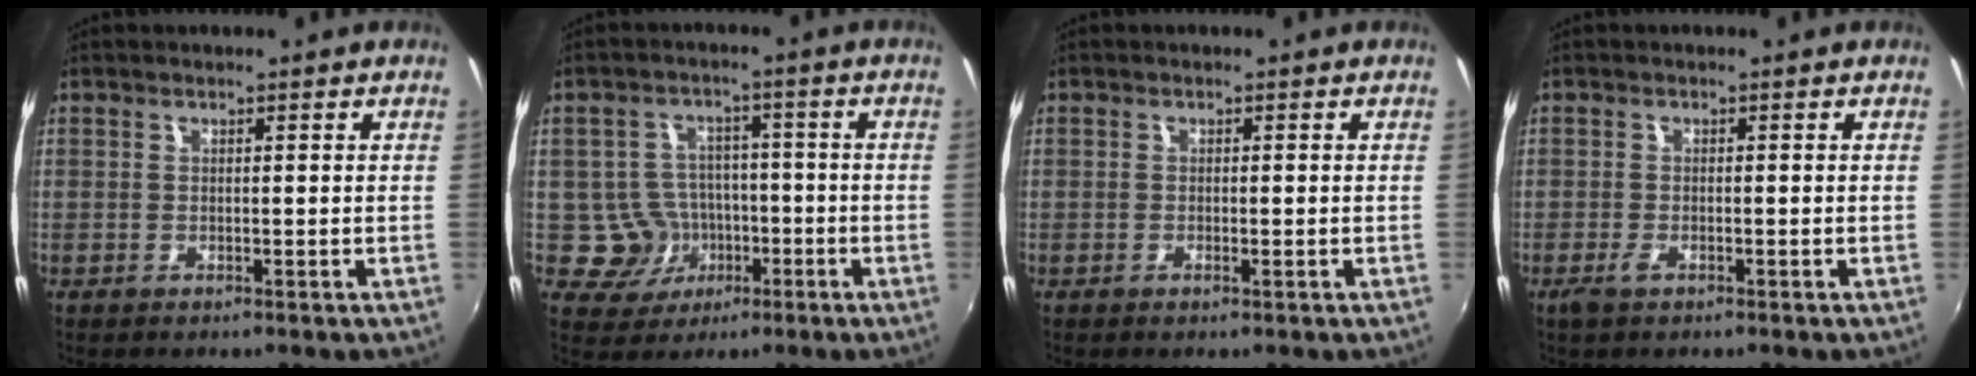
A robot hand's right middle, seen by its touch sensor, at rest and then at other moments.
{"total": 6.7, "force": [-2.2, 6.2, 1.2], "torque": [-0.038, 0.016, -0.023]}
{"total": 0.6, "force": [-0.1, -0.4, 0.4], "torque": [-0.006, -0.001, -0.003]}
{"total": 1.9, "force": [-1.2, 0.8, 1.2], "torque": [-0.026, -0.005, -0.022]}